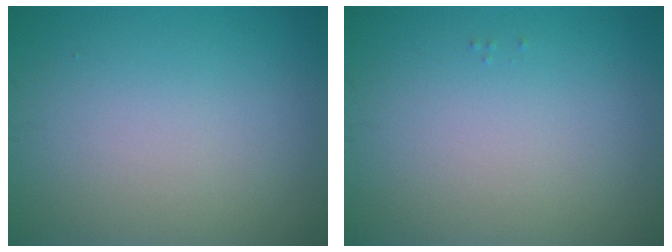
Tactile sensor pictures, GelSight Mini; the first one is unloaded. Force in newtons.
{"total": 0.0}